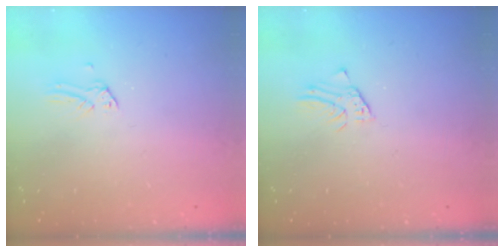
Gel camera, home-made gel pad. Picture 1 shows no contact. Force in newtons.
{"total": 0.9, "press": 0.9, "slide": 0.1}